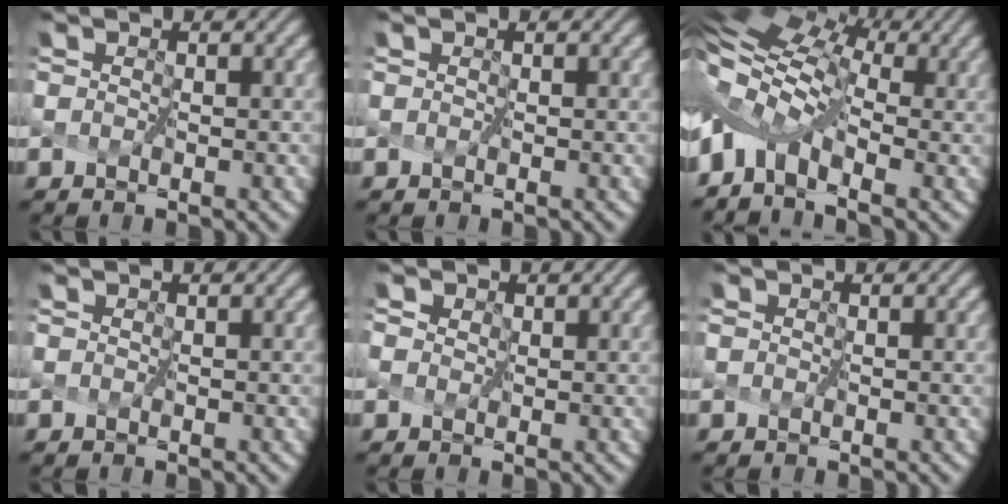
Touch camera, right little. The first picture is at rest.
{"total": 0.0}
{"total": 7.6, "force": [1.0, 4.8, 5.8], "torque": [-0.112, -0.002, 0.016]}
{"total": 0.0}
{"total": 1.1, "force": [0.2, 1.0, 0.4], "torque": [-0.006, 0.001, 0.002]}
{"total": 0.0}